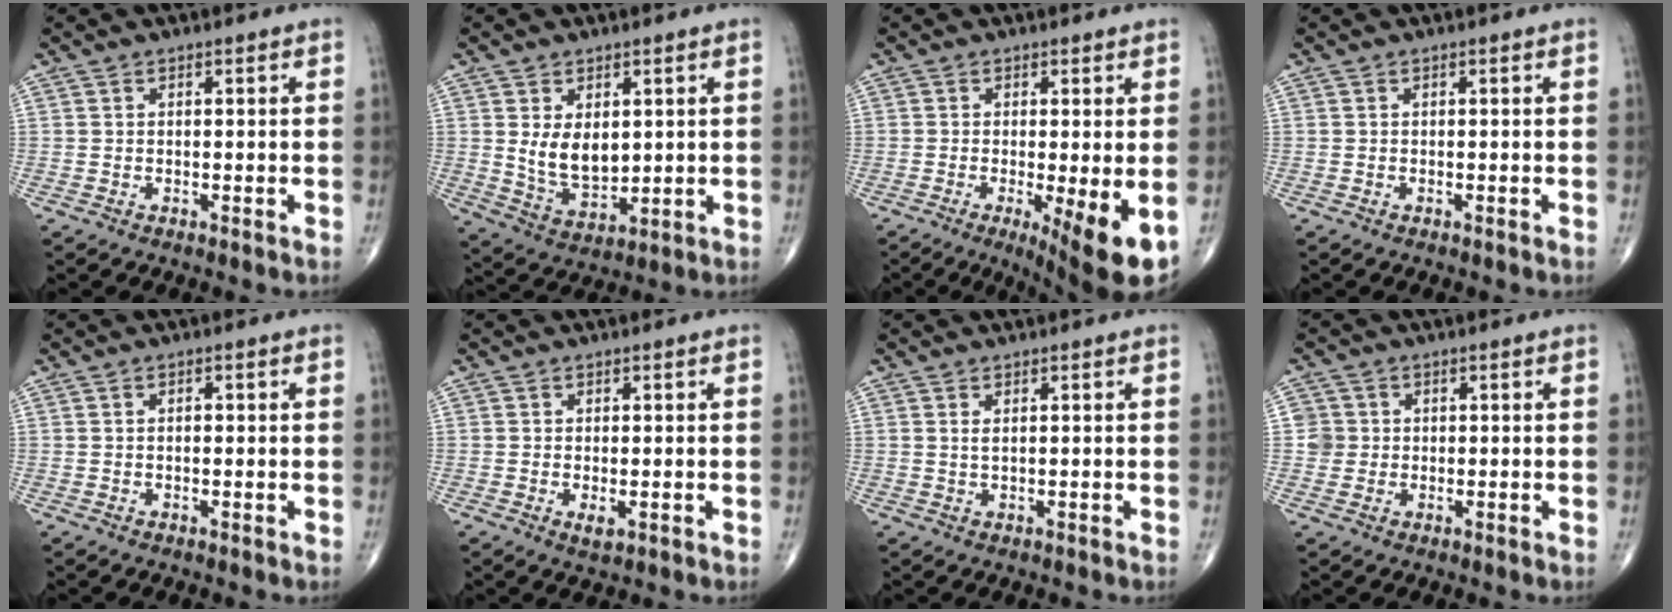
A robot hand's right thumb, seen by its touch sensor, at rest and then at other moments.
{"total": 8.1, "force": [1.4, 5.1, 6.1], "torque": [-0.087, -0.023, 0.042]}
{"total": 10.2, "force": [-3.2, 2.1, 9.4], "torque": [-0.137, -0.025, -0.045]}
{"total": 0.0}
{"total": 0.9, "force": [0.1, 0.4, 0.7], "torque": [-0.013, 0.003, 0.000]}
{"total": 1.9, "force": [-0.5, 0.8, 1.6], "torque": [-0.029, -0.004, -0.006]}
{"total": 1.0, "force": [0.4, 0.3, 0.9], "torque": [-0.017, -0.001, 0.009]}
{"total": 3.2, "force": [0.2, 3.2, 0.2], "torque": [0.022, 0.006, 0.003]}